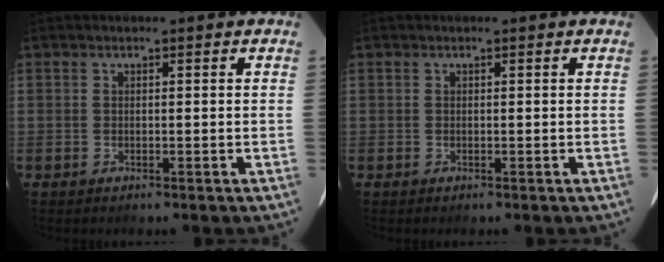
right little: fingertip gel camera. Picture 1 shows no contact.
{"total": 0.0}